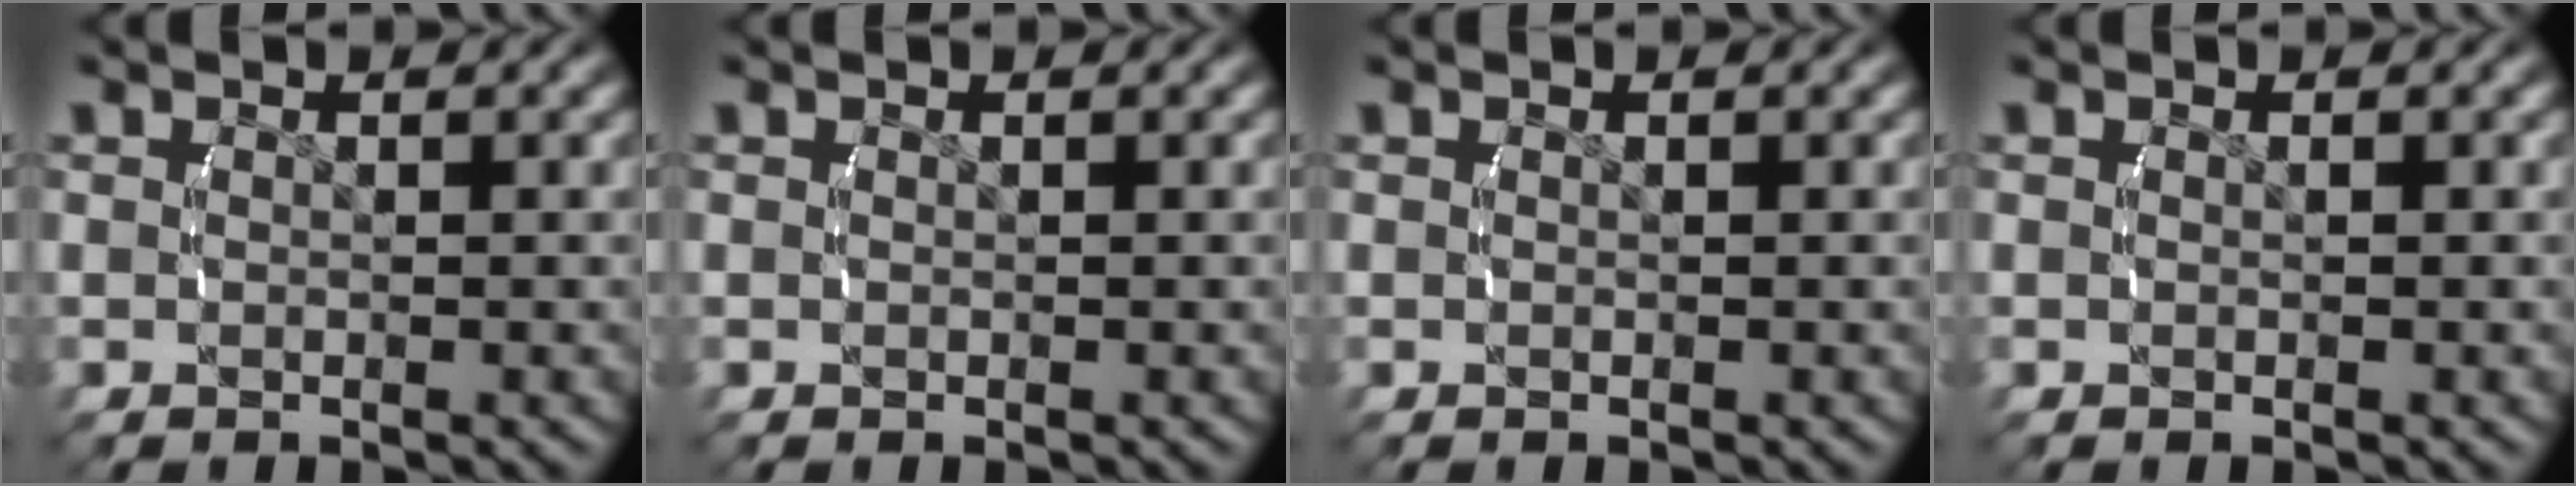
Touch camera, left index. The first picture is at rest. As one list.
[{"total": 0.0}, {"total": 0.0}, {"total": 0.0}]